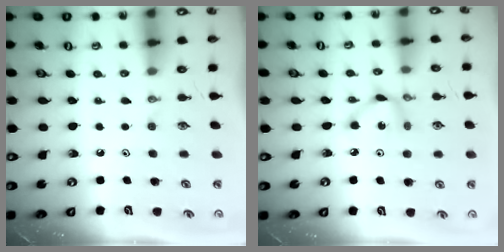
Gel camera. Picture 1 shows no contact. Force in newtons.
{"total": 4.9, "press": 4.9, "slide": 0.2}